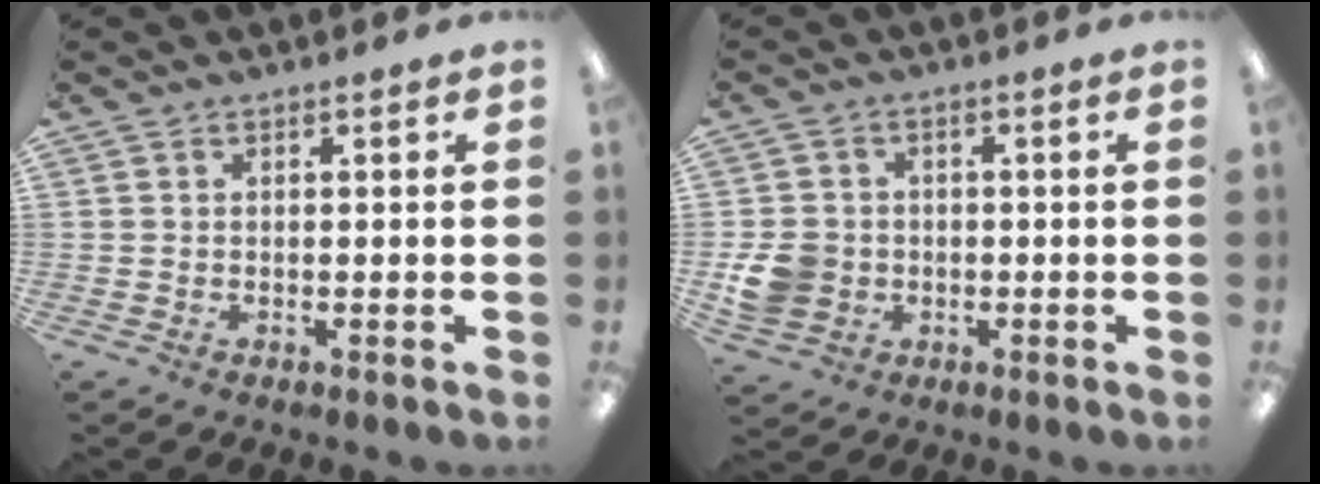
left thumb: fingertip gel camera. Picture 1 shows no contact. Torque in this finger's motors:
{"motor_torque": [-0.08, 1.47, 0.56, -0.45, 0.05]}